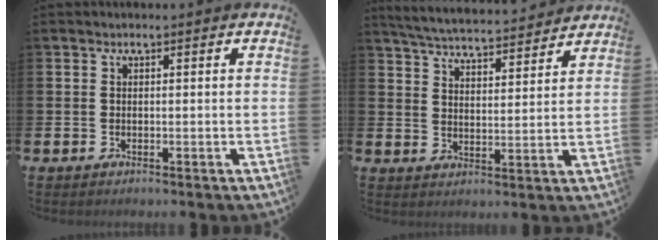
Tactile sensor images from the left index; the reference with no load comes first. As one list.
[{"total": 5.5, "force": [5.4, 0.5, 0.8], "torque": [-0.044, -0.036, 0.096]}]